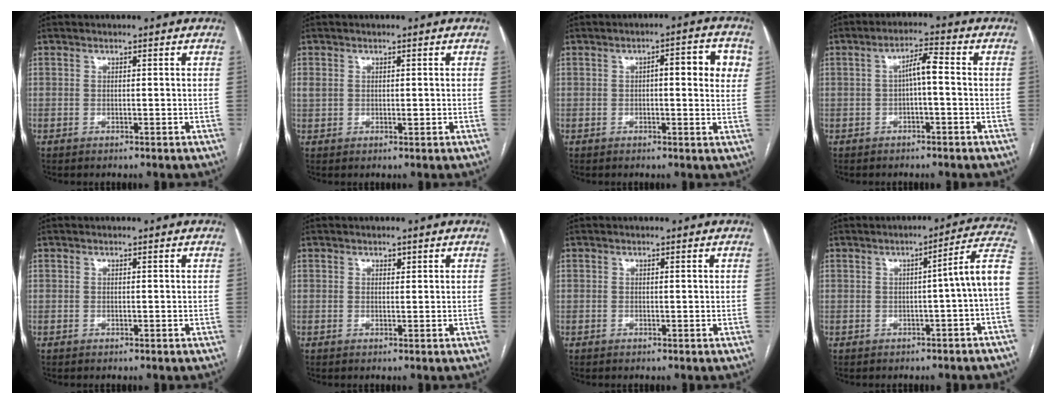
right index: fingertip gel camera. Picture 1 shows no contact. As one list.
[{"total": 2.1, "force": [0.4, 1.5, 1.4], "torque": [-0.034, 0.010, 0.014]}, {"total": 6.9, "force": [1.5, 1.8, 6.5], "torque": [-0.078, 0.019, 0.013]}, {"total": 4.0, "force": [-0.2, 0.6, 4.0], "torque": [-0.066, 0.016, -0.003]}, {"total": 0.0}, {"total": 0.8, "force": [0.5, 0.5, 0.4], "torque": [-0.004, -0.001, 0.005]}, {"total": 0.0}, {"total": 7.5, "force": [-1.4, -0.9, 7.3], "torque": [-0.079, 0.018, -0.024]}]